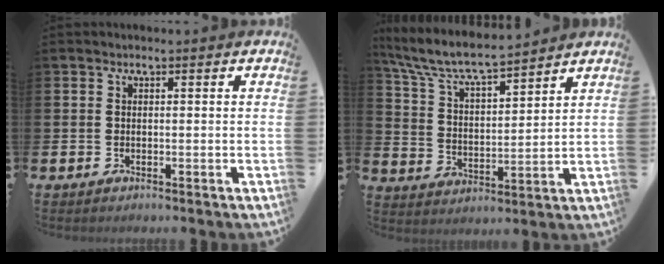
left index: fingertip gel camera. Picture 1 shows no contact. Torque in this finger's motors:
{"motor_torque": [0.96, -1.18, 0.71, 0.21]}